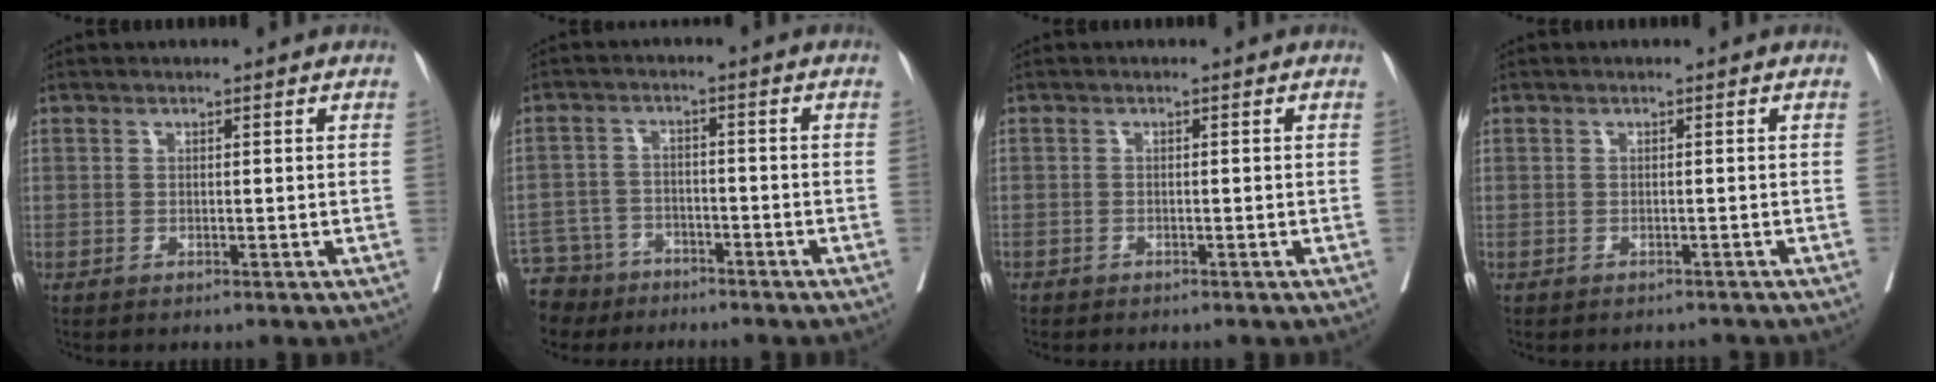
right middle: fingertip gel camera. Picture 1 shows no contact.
{"total": 8.3, "force": [-7.1, 4.3, 0.6], "torque": [-0.020, 0.000, -0.123]}
{"total": 0.7, "force": [-0.6, 0.2, 0.2], "torque": [-0.011, -0.002, -0.014]}
{"total": 1.2, "force": [-1.1, 0.4, -0.2], "torque": [0.003, -0.001, -0.017]}